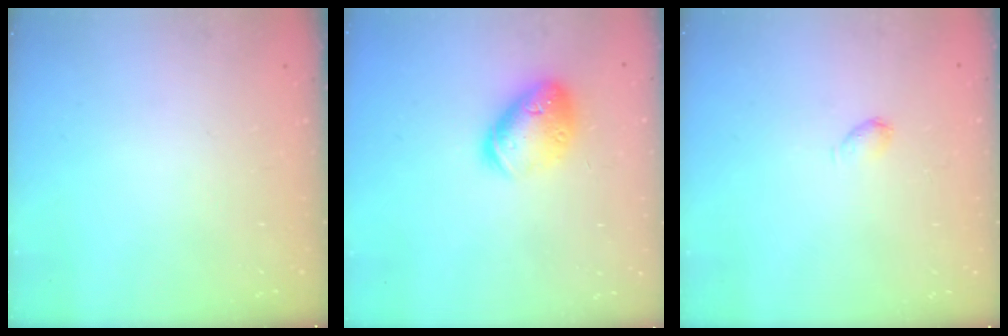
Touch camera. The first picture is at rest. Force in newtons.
{"total": 15.4, "press": 15.2, "slide": 2.2}
{"total": 3.0, "press": 3.0, "slide": 0.5}